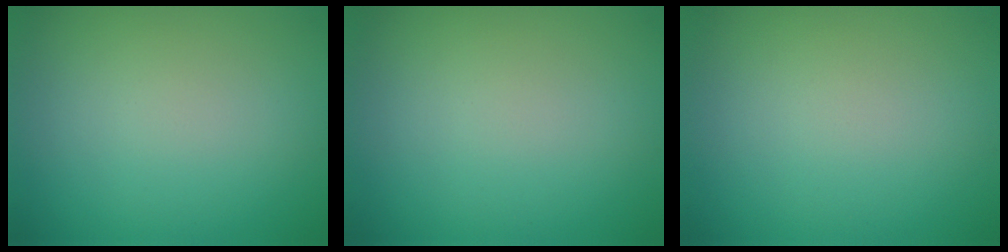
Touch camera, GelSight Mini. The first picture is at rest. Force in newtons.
{"total": 0.0}
{"total": 0.0}